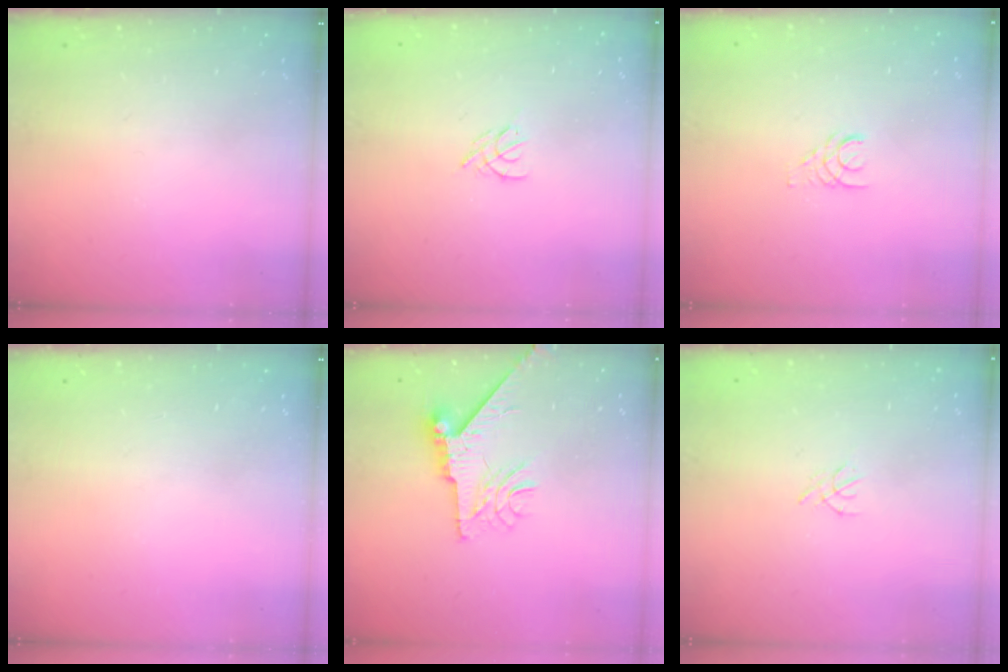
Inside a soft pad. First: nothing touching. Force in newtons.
{"total": 4.3, "press": 4.2, "slide": 0.7}
{"total": 1.7, "press": 1.7, "slide": 0.2}
{"total": 0.0}
{"total": 11.5, "press": 11.4, "slide": 1.2}
{"total": 0.8, "press": 0.7, "slide": 0.3}